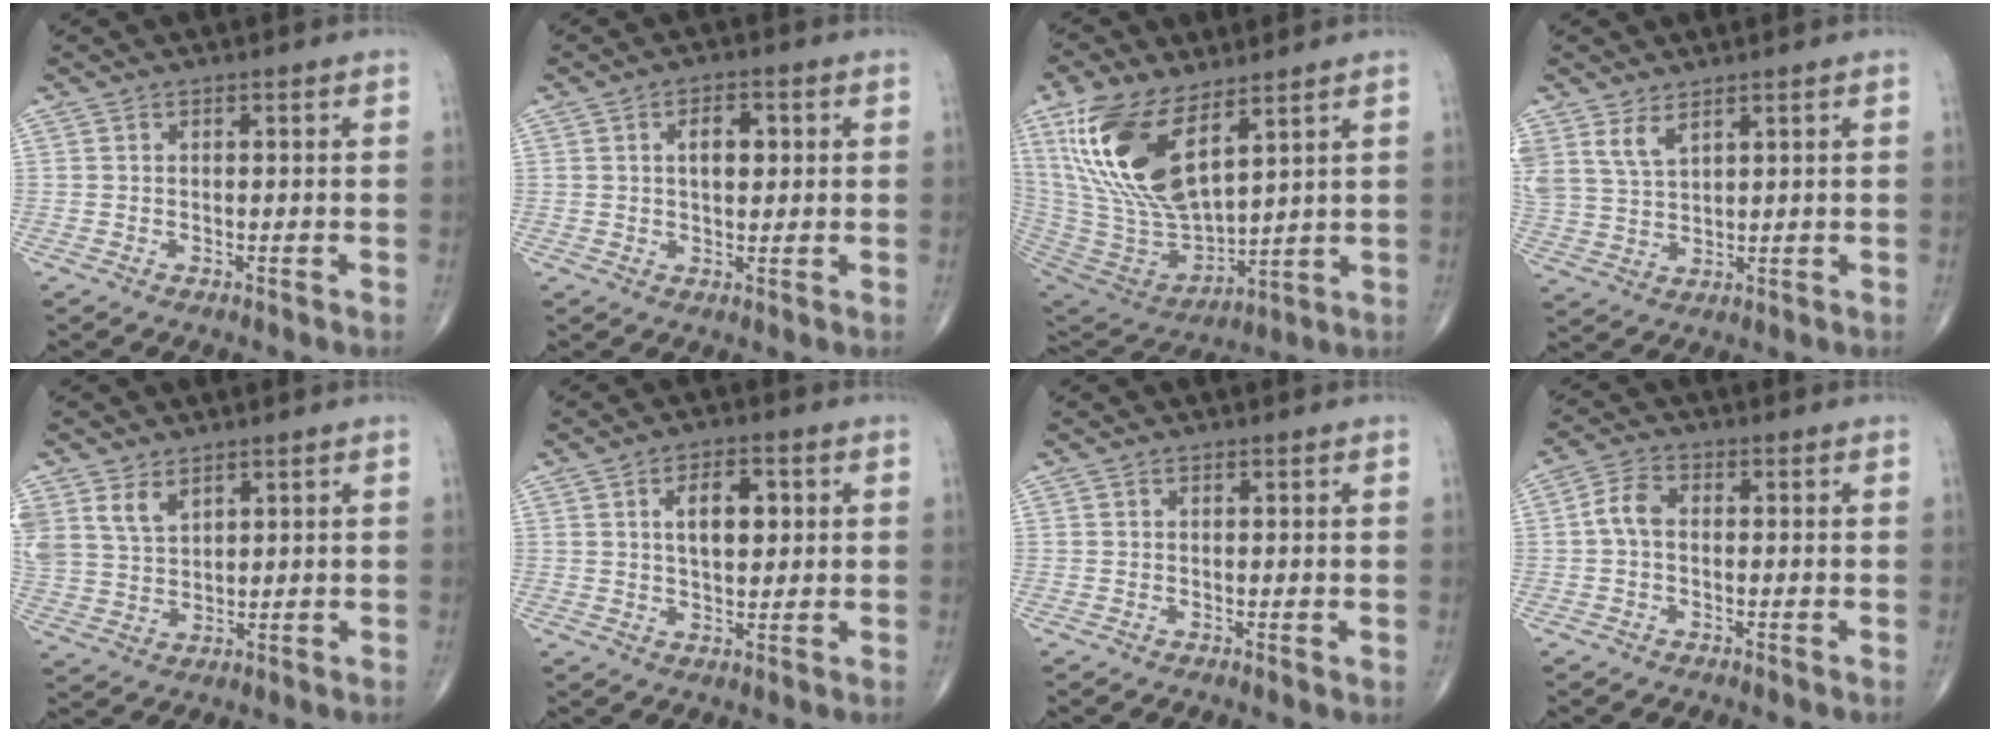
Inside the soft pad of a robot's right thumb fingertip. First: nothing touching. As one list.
[{"total": 5.1, "force": [1.2, 2.8, 4.1], "torque": [-0.054, 0.002, 0.017]}, {"total": 21.1, "force": [10.2, 9.3, 15.9], "torque": [-0.320, -0.047, 0.211]}, {"total": 5.6, "force": [3.7, 2.6, 3.3], "torque": [-0.063, -0.016, 0.083]}, {"total": 7.3, "force": [4.2, 4.6, 3.7], "torque": [-0.064, -0.015, 0.096]}, {"total": 7.4, "force": [1.9, 3.9, 6.0], "torque": [-0.078, -0.003, 0.031]}, {"total": 0.7, "force": [0.2, 0.2, 0.6], "torque": [-0.011, -0.002, 0.003]}, {"total": 4.1, "force": [-0.2, 2.6, 3.2], "torque": [-0.063, 0.014, -0.012]}]